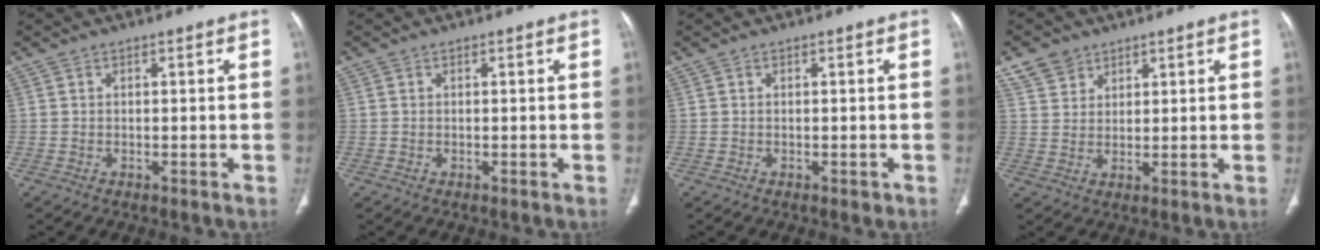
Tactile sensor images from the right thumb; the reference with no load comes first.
{"total": 0.0}
{"total": 0.7, "force": [-0.3, 0.4, 0.5], "torque": [-0.004, 0.000, -0.003]}
{"total": 5.0, "force": [3.5, 3.4, 1.2], "torque": [-0.009, -0.013, 0.071]}